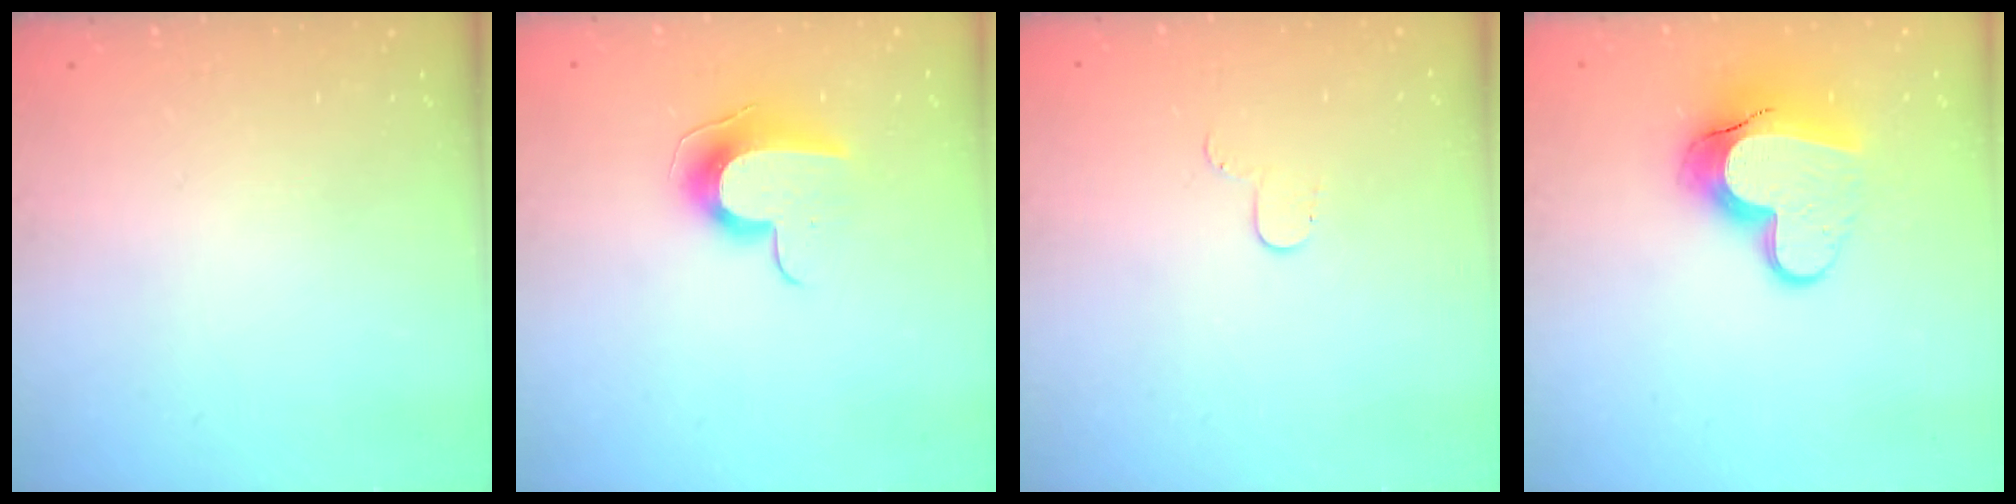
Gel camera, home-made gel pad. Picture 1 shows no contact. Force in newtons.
{"total": 9.5, "press": 9.5, "slide": 0.4}
{"total": 3.5, "press": 3.5, "slide": 0.4}
{"total": 14.1, "press": 14.1, "slide": 1.1}